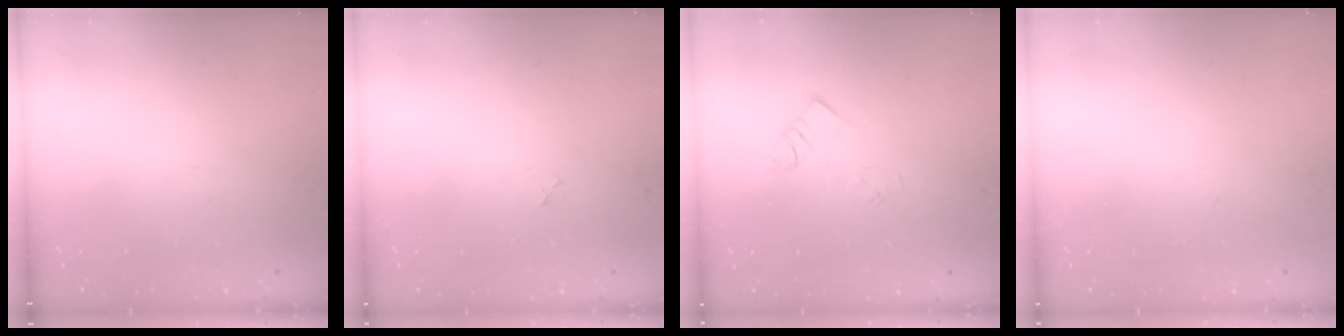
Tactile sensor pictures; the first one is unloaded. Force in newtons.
{"total": 2.3, "press": 2.3, "slide": 0.2}
{"total": 2.2, "press": 2.2, "slide": 0.2}
{"total": 0.0}